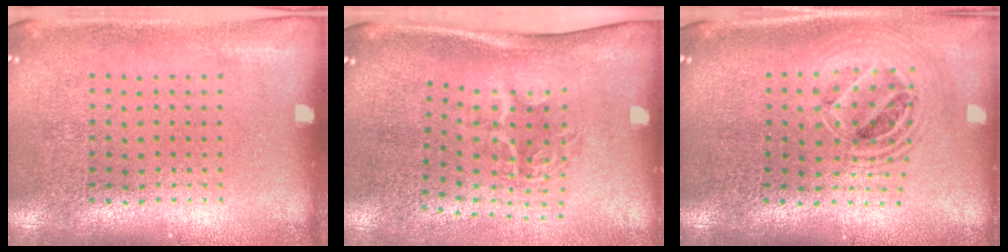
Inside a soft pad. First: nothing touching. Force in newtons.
{"total": 1.9, "press": 1.2, "slide": 1.4}
{"total": 2.0, "press": 1.6, "slide": 1.2}